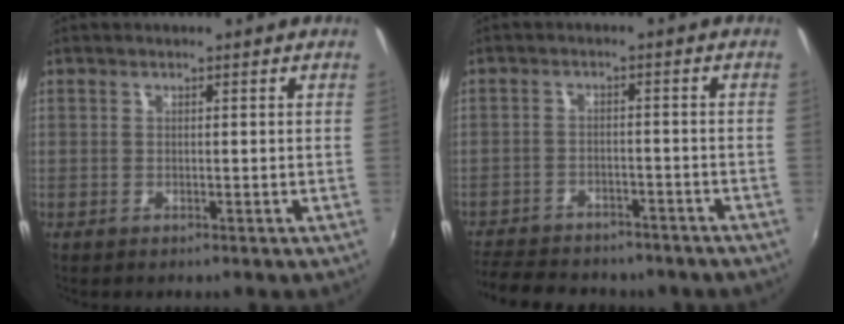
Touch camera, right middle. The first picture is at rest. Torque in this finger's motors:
{"motor_torque": [1.01, -1.13, 0.34, 0.13]}